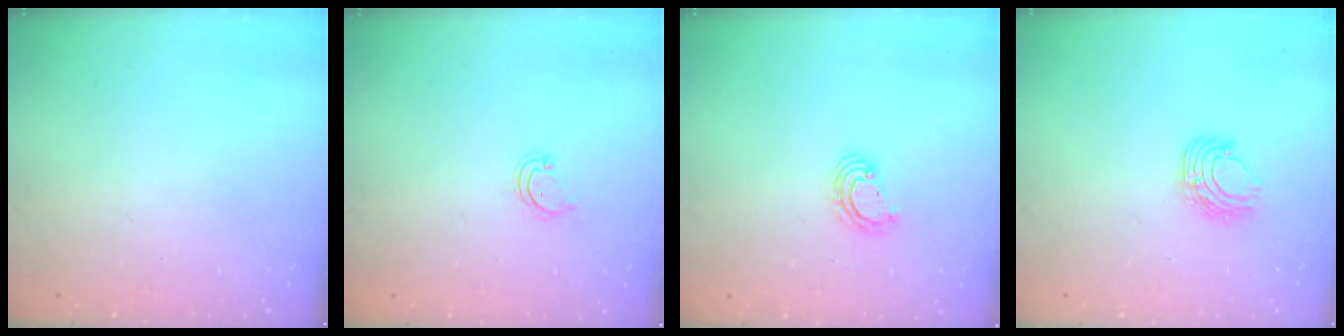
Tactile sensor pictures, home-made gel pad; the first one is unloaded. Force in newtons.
{"total": 2.8, "press": 2.8, "slide": 0.3}
{"total": 4.3, "press": 4.3, "slide": 0.2}
{"total": 7.5, "press": 7.5, "slide": 0.7}